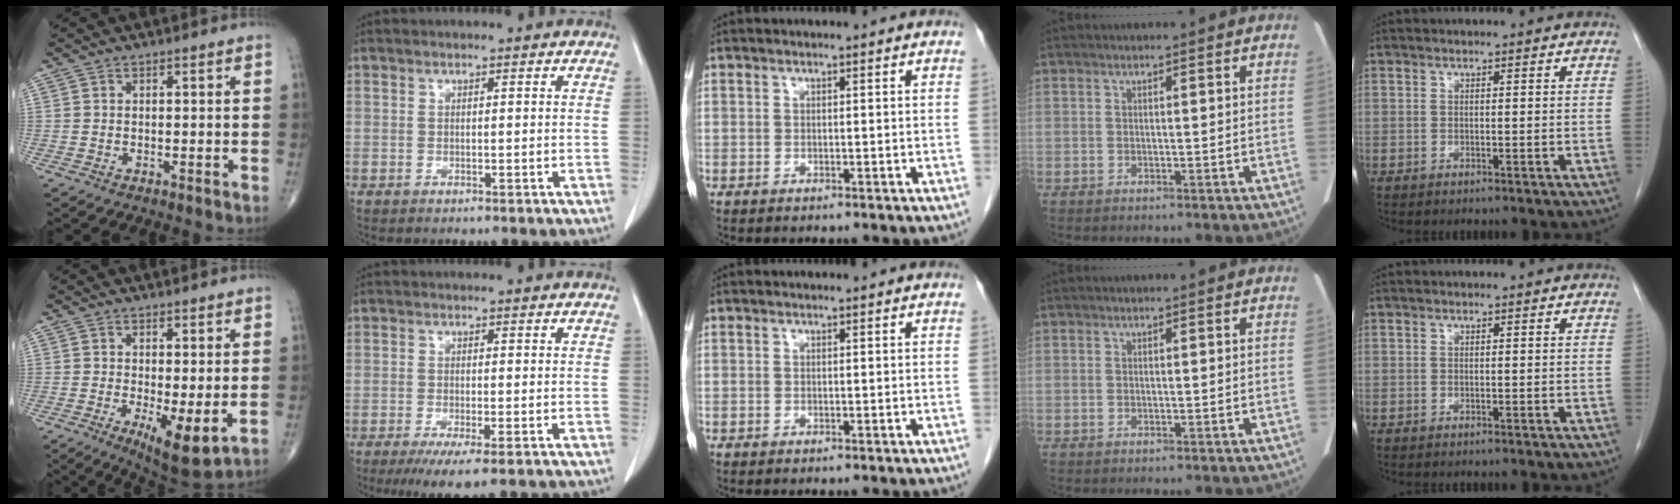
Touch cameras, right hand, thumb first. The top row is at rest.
{"thumb": {"total": 8.3, "force": [-1.4, 2.6, 7.7], "torque": [-0.121, -0.027, -0.016]}, "index": {"total": 5.8, "force": [-3.8, 0.4, 4.4], "torque": [-0.066, -0.016, -0.059]}}